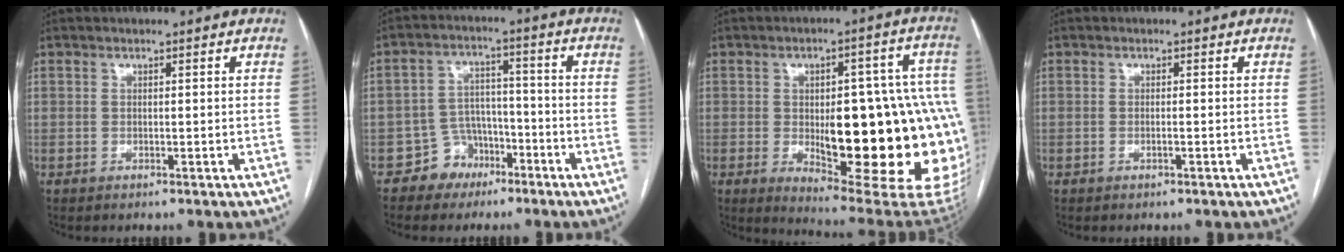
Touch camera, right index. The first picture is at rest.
{"total": 5.9, "force": [-3.6, 4.6, 0.7], "torque": [-0.002, 0.017, -0.054]}
{"total": 27.0, "force": [-3.0, 7.6, 25.7], "torque": [-0.248, 0.020, -0.014]}
{"total": 0.6, "force": [-0.2, 0.0, 0.5], "torque": [-0.011, 0.000, -0.003]}